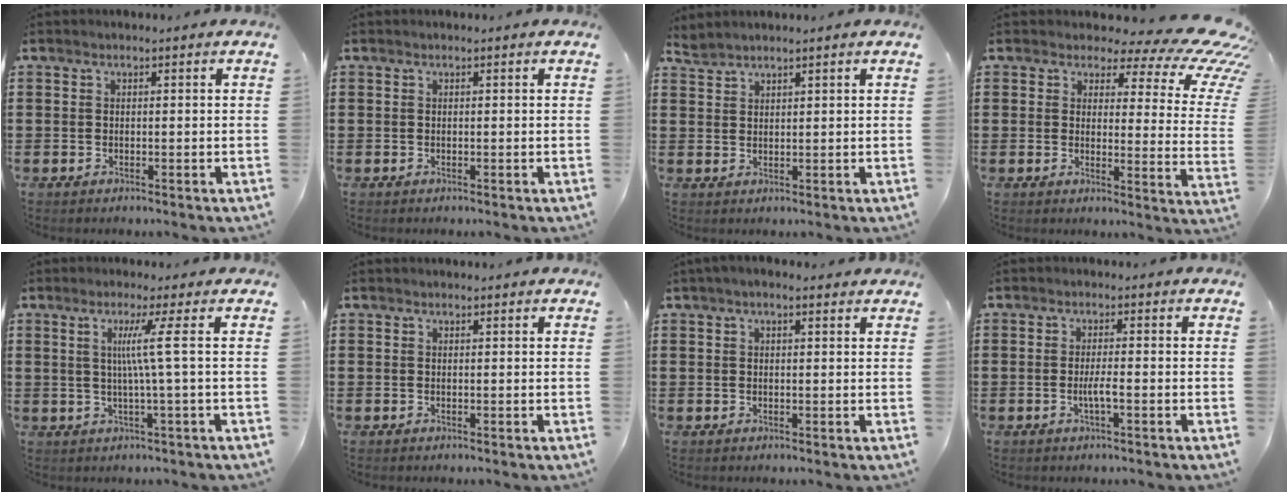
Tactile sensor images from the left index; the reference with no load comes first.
{"total": 0.0}
{"total": 1.8, "force": [1.8, 0.0, 0.0], "torque": [-0.007, -0.002, 0.038]}
{"total": 6.9, "force": [4.4, 3.0, 4.4], "torque": [-0.077, -0.026, 0.076]}
{"total": 8.2, "force": [1.4, -1.6, 7.9], "torque": [-0.152, -0.002, 0.009]}
{"total": 0.0}
{"total": 1.5, "force": [0.9, 0.4, 1.1], "torque": [-0.022, 0.005, 0.015]}
{"total": 2.4, "force": [-0.7, 0.3, 2.3], "torque": [-0.048, -0.002, -0.014]}